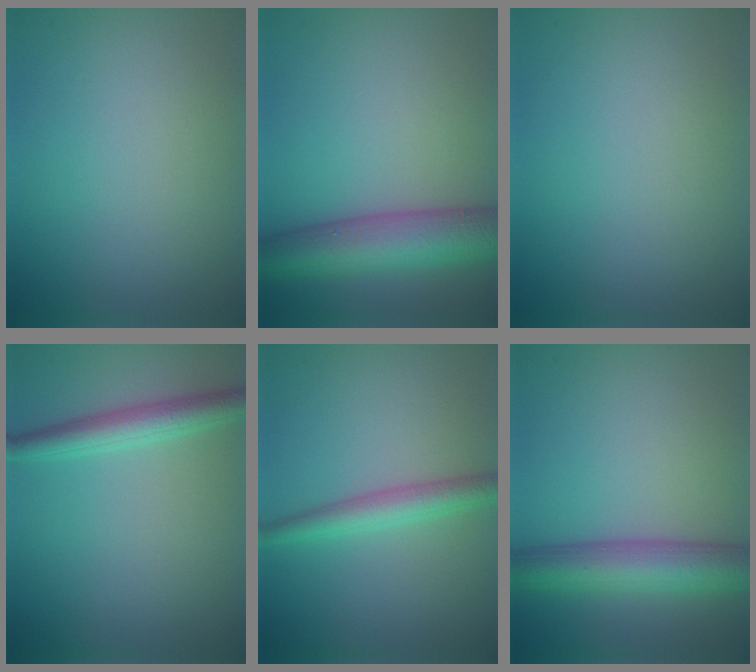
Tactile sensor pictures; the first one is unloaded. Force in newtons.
{"total": 7.4, "press": 7.4, "slide": 0.3}
{"total": 0.0}
{"total": 3.0, "press": 3.0, "slide": 0.1}
{"total": 2.8, "press": 2.8, "slide": 0.0}
{"total": 5.9, "press": 5.9, "slide": 0.2}